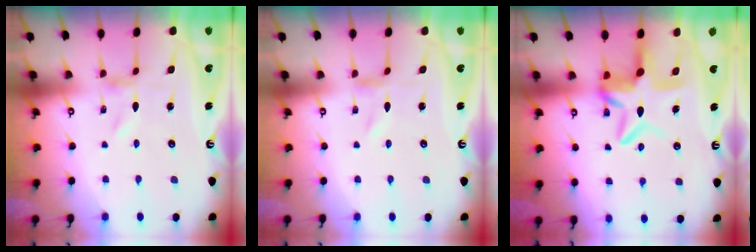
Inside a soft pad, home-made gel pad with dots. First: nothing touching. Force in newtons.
{"total": 0.0}
{"total": 10.8, "press": 10.6, "slide": 2.0}